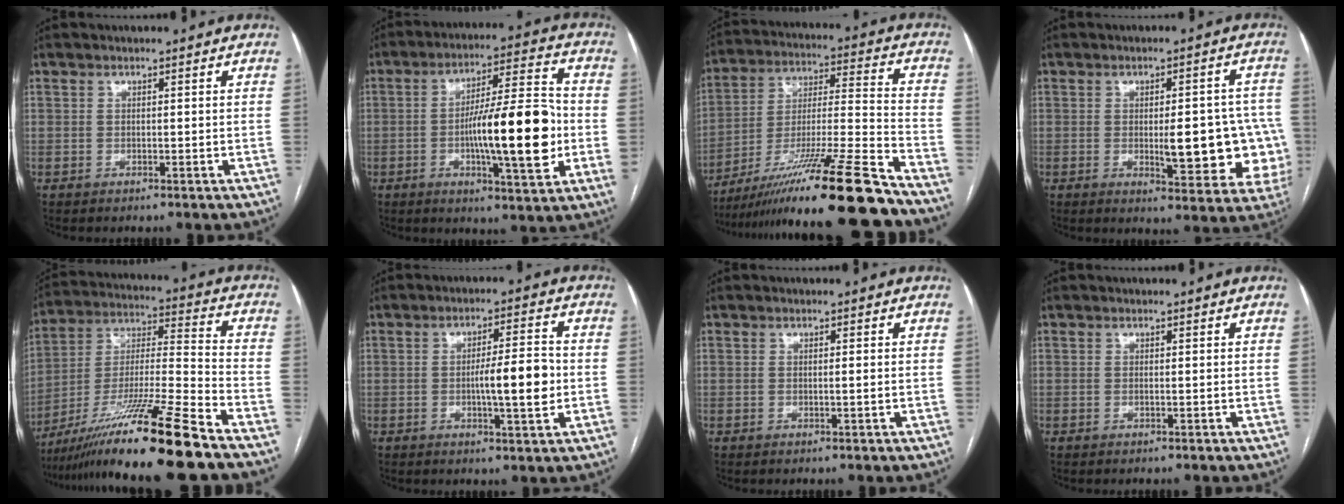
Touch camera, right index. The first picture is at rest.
{"total": 17.6, "force": [-2.7, 2.2, 17.2], "torque": [-0.266, 0.002, -0.041]}
{"total": 23.3, "force": [-18.4, -1.3, 14.2], "torque": [-0.220, -0.021, -0.317]}
{"total": 13.7, "force": [-2.1, 4.1, 12.9], "torque": [-0.116, 0.013, -0.014]}
{"total": 20.2, "force": [-15.0, -1.7, 13.4], "torque": [-0.257, -0.026, -0.269]}
{"total": 7.9, "force": [-1.2, 0.8, 7.7], "torque": [-0.120, 0.002, -0.019]}
{"total": 0.7, "force": [-0.1, -0.1, 0.7], "torque": [-0.012, 0.000, -0.001]}
{"total": 0.0}